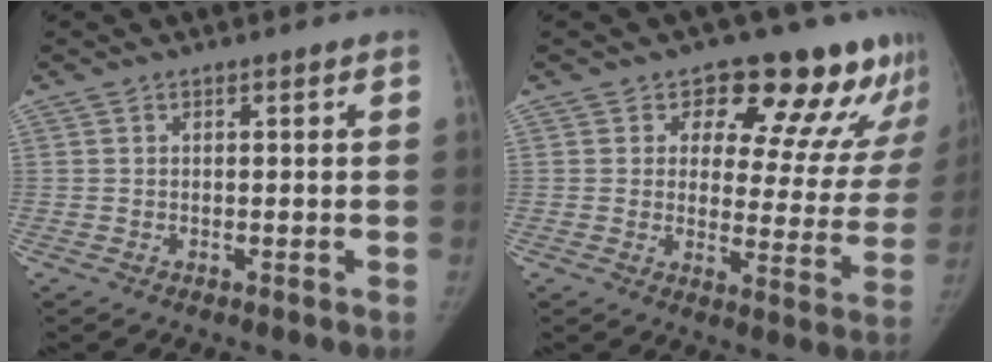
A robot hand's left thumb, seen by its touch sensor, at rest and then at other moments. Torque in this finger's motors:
{"motor_torque": [0.01, 0.14, 0.58, -0.26, 0.02]}